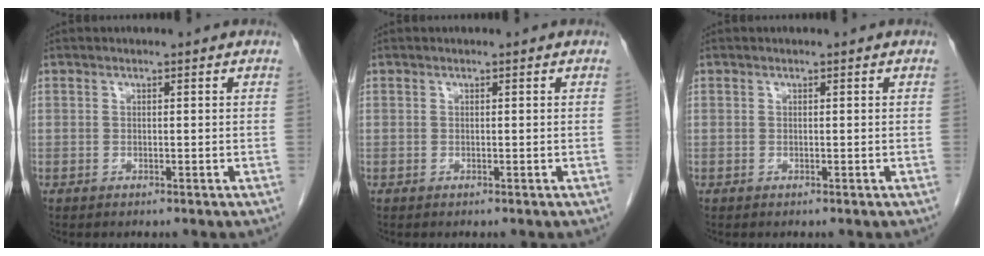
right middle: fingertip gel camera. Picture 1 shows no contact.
{"total": 0.0}
{"total": 0.0}